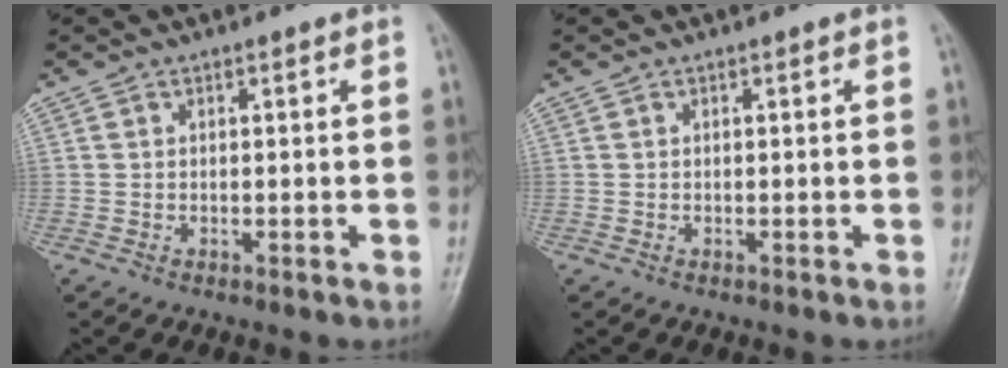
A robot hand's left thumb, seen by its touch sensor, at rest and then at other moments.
{"total": 0.0}